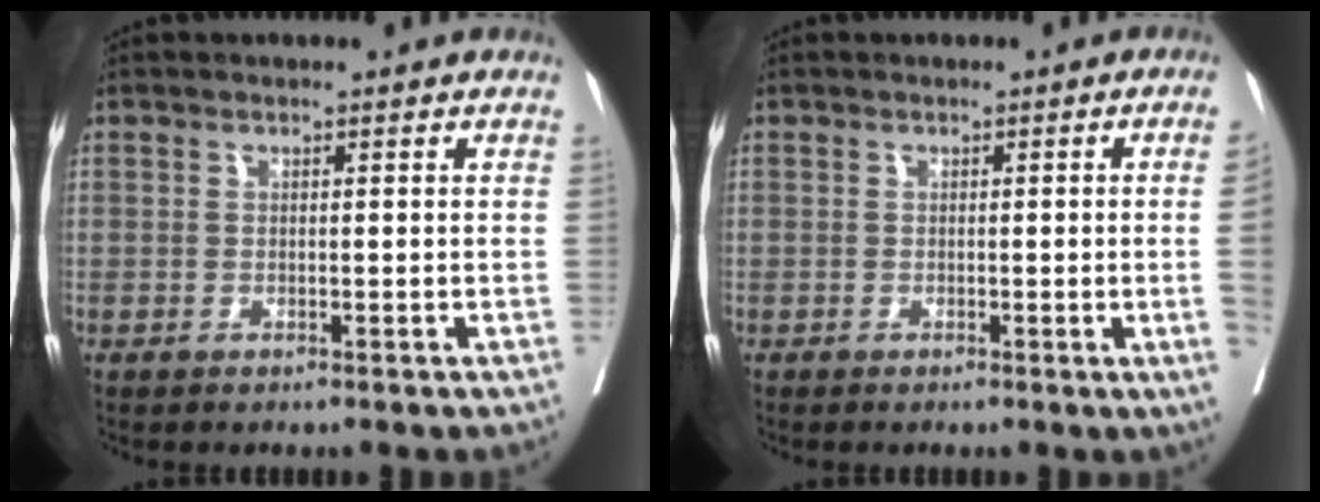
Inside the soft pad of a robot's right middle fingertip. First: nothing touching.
{"total": 4.5, "force": [-0.4, -1.6, 4.2], "torque": [-0.059, -0.011, -0.001]}